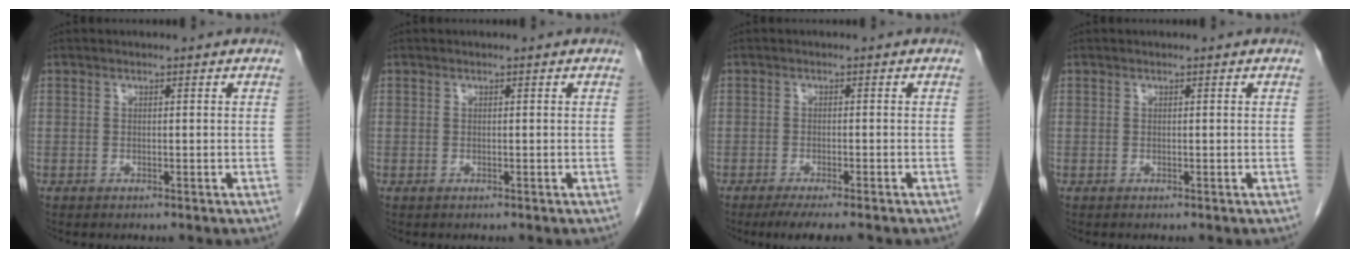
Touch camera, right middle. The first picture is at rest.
{"total": 0.0}
{"total": 5.8, "force": [-4.6, 0.5, 3.5], "torque": [-0.043, -0.011, -0.068]}
{"total": 0.0}